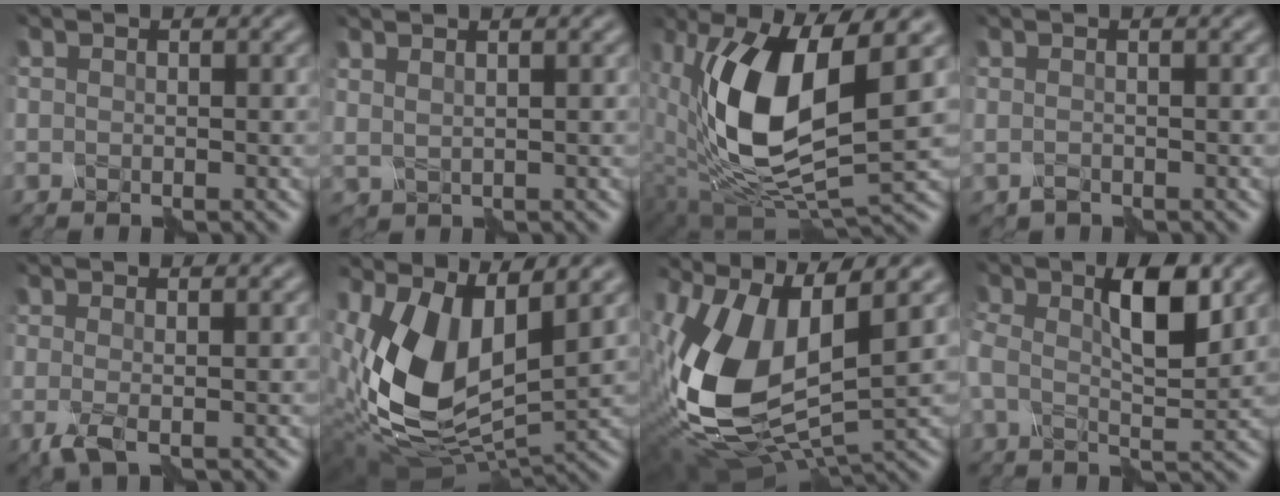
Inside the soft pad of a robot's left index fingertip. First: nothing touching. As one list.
[{"total": 2.4, "force": [1.6, 0.7, 1.7], "torque": [-0.016, 0.002, 0.016]}, {"total": 11.2, "force": [1.4, 4.9, 9.9], "torque": [-0.198, -0.001, 0.026]}, {"total": 1.0, "force": [-0.1, 0.1, 1.0], "torque": [-0.018, 0.003, -0.003]}, {"total": 2.4, "force": [-0.4, 0.4, 2.4], "torque": [-0.039, 0.003, -0.010]}, {"total": 11.1, "force": [2.3, 6.0, 9.1], "torque": [-0.210, -0.022, 0.052]}, {"total": 11.5, "force": [2.1, 5.6, 9.8], "torque": [-0.227, -0.016, 0.046]}, {"total": 5.9, "force": [1.2, 2.2, 5.3], "torque": [-0.099, 0.006, 0.018]}]